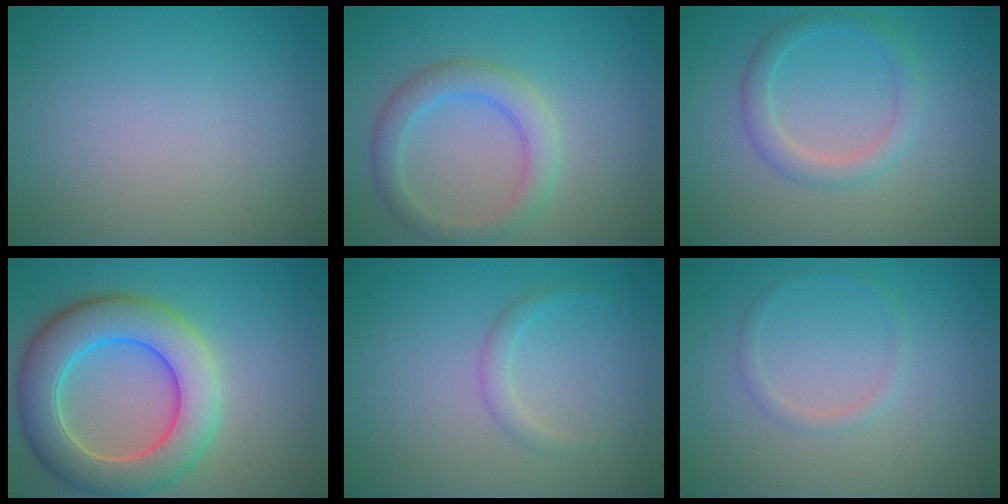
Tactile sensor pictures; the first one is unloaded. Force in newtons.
{"total": 3.4, "press": 3.4, "slide": 0.1}
{"total": 2.4, "press": 2.4, "slide": 0.1}
{"total": 8.7, "press": 8.6, "slide": 0.6}
{"total": 1.2, "press": 1.2, "slide": 0.0}
{"total": 1.0, "press": 1.0, "slide": 0.1}